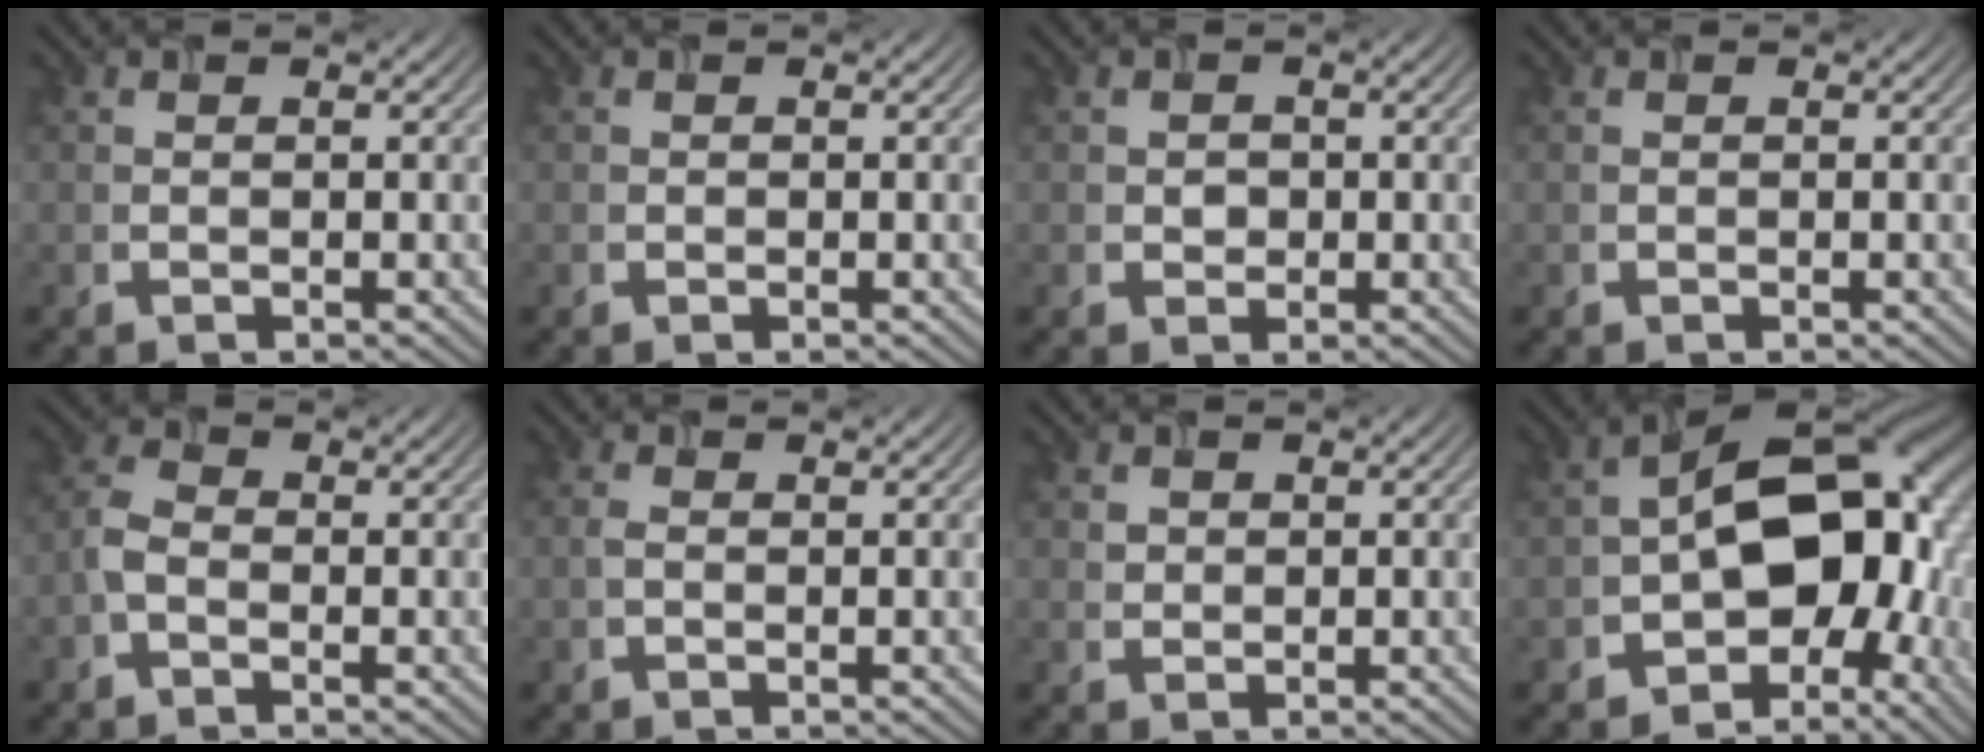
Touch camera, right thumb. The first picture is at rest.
{"total": 0.0}
{"total": 1.2, "force": [-0.1, 1.2, 0.3], "torque": [-0.006, -0.005, -0.004]}
{"total": 0.0}
{"total": 2.6, "force": [-1.3, 1.4, 1.9], "torque": [-0.047, 0.003, -0.038]}
{"total": 0.9, "force": [-0.1, 0.4, 0.8], "torque": [-0.022, 0.001, -0.004]}
{"total": 0.8, "force": [0.3, 0.8, 0.1], "torque": [-0.003, -0.003, 0.005]}
{"total": 16.4, "force": [-2.3, 10.8, 12.1], "torque": [-0.162, -0.017, -0.040]}